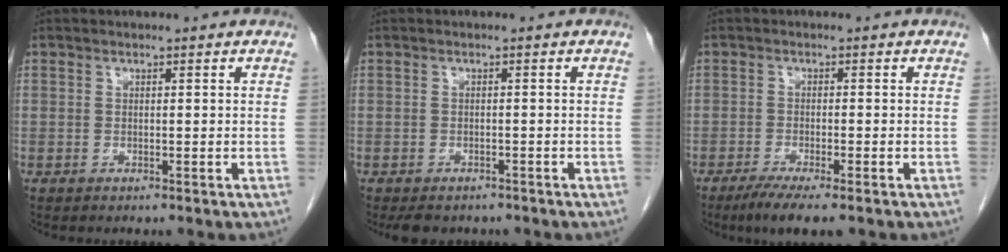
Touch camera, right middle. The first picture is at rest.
{"total": 4.8, "force": [-4.0, 2.3, 1.3], "torque": [-0.014, 0.000, -0.052]}
{"total": 5.4, "force": [-3.8, 0.5, 3.9], "torque": [-0.066, -0.014, -0.061]}